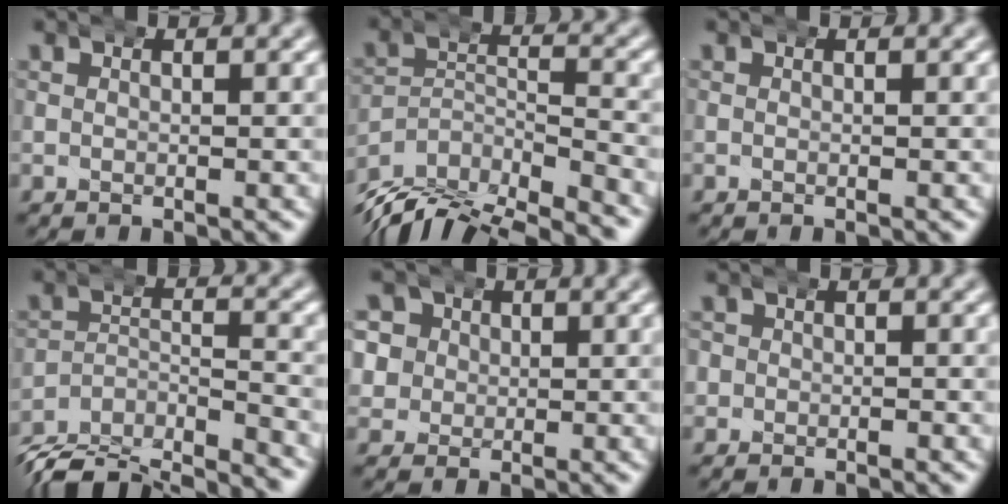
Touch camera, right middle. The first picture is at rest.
{"total": 10.3, "force": [-7.9, 5.0, 4.4], "torque": [-0.082, -0.037, -0.126]}
{"total": 0.0}
{"total": 9.5, "force": [-8.4, 3.3, 3.0], "torque": [-0.044, -0.021, -0.141]}
{"total": 6.2, "force": [1.2, 5.5, 2.4], "torque": [-0.072, -0.010, 0.018]}
{"total": 1.5, "force": [-0.2, 1.5, 0.3], "torque": [-0.020, -0.002, -0.004]}